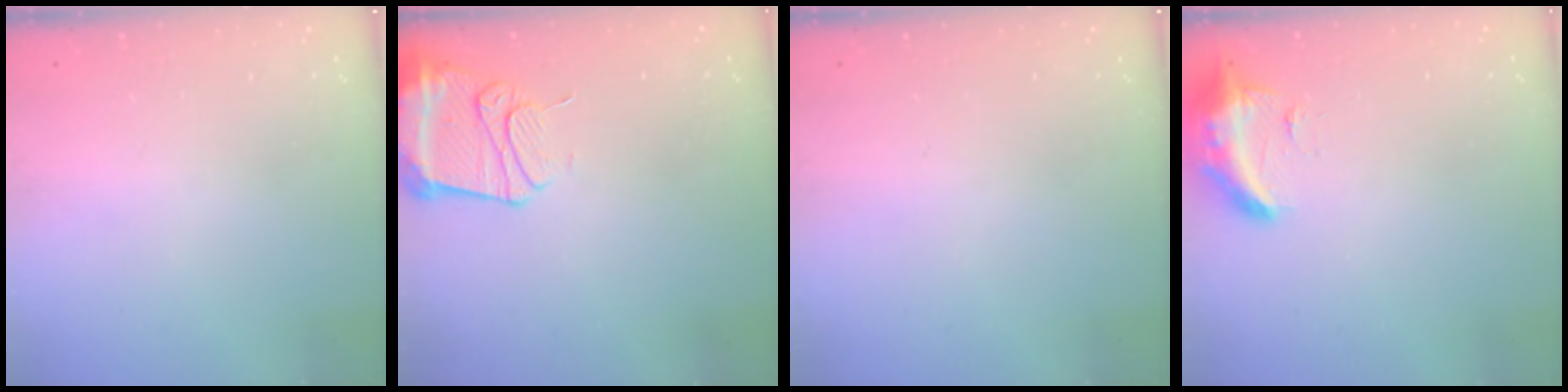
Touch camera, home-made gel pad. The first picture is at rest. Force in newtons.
{"total": 13.2, "press": 13.2, "slide": 1.4}
{"total": 0.0}
{"total": 9.5, "press": 9.4, "slide": 1.2}